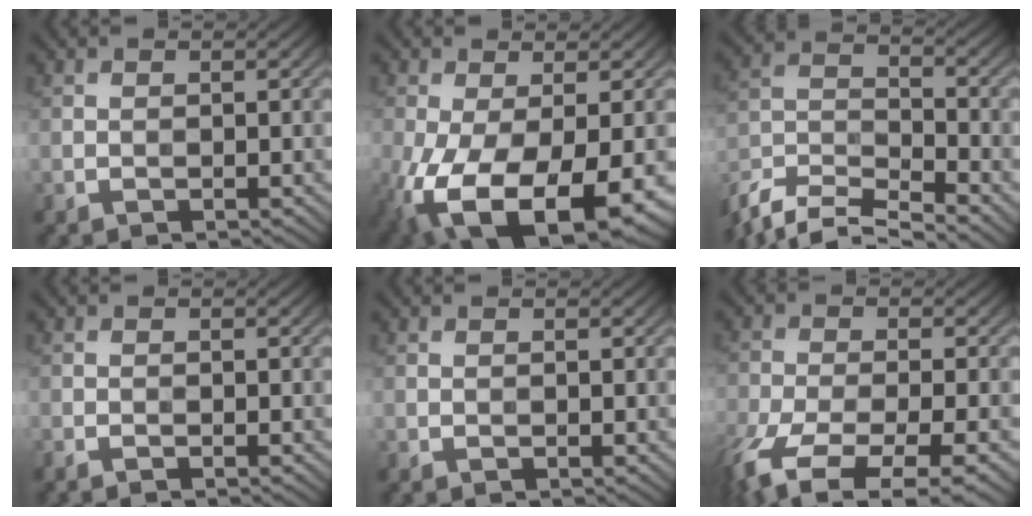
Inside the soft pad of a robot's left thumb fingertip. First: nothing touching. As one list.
[{"total": 14.6, "force": [-5.7, 7.3, 11.2], "torque": [-0.251, -0.075, -0.071]}, {"total": 10.4, "force": [-8.8, 2.6, 4.8], "torque": [-0.102, -0.009, -0.179]}, {"total": 0.8, "force": [-0.7, 0.0, 0.4], "torque": [-0.006, -0.001, -0.015]}, {"total": 0.0}, {"total": 10.7, "force": [-6.6, 3.4, 7.6], "torque": [-0.170, -0.029, -0.116]}]